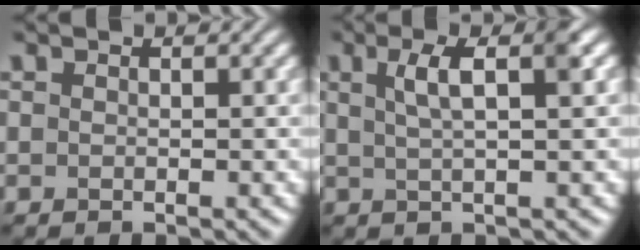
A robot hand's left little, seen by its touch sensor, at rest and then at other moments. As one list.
[{"total": 4.1, "force": [1.3, 1.0, 3.7], "torque": [-0.055, 0.010, 0.019]}]